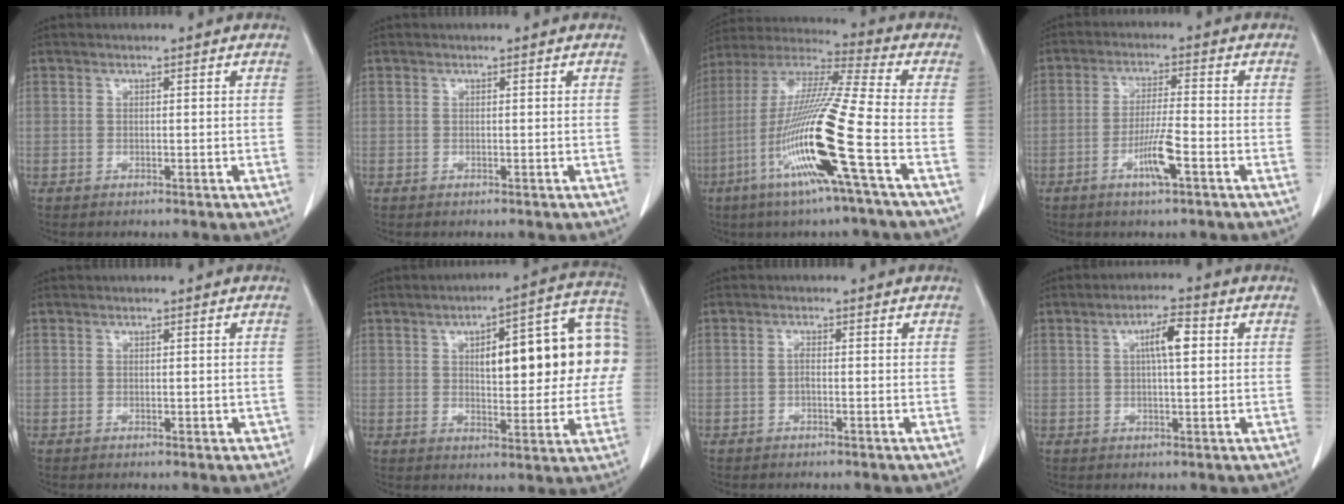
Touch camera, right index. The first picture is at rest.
{"total": 0.0}
{"total": 19.0, "force": [-6.7, -1.1, 17.8], "torque": [-0.368, -0.025, -0.140]}
{"total": 5.9, "force": [-2.7, 0.2, 5.3], "torque": [-0.101, -0.007, -0.051]}
{"total": 1.3, "force": [-0.3, 0.8, 1.0], "torque": [-0.010, 0.005, 0.001]}
{"total": 18.2, "force": [2.7, 5.7, 17.1], "torque": [-0.225, 0.042, 0.038]}
{"total": 0.9, "force": [-0.3, 0.1, 0.8], "torque": [-0.017, 0.002, -0.007]}
{"total": 5.0, "force": [1.2, 0.9, 4.7], "torque": [-0.084, 0.009, 0.019]}